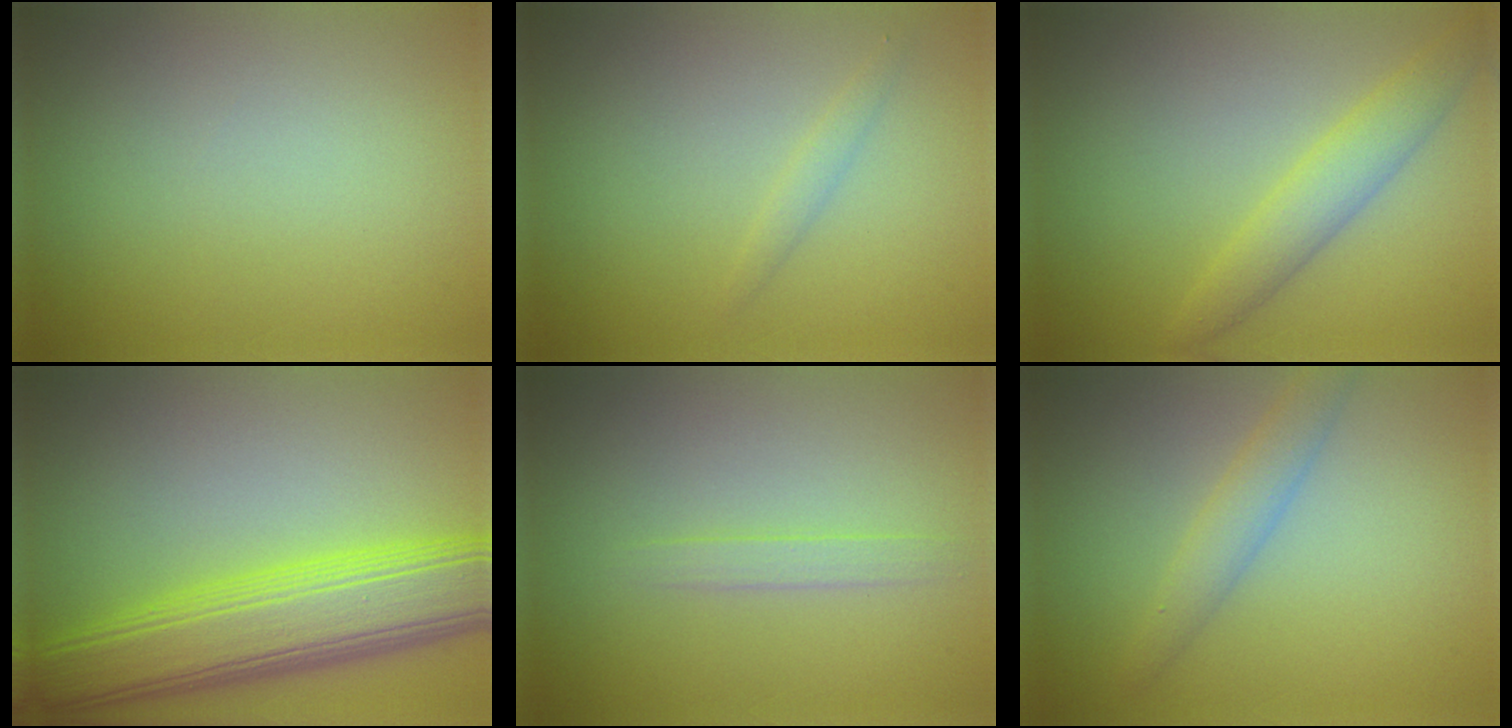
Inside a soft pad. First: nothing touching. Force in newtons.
{"total": 0.9, "press": 0.9, "slide": 0.1}
{"total": 3.1, "press": 3.1, "slide": 0.1}
{"total": 9.3, "press": 9.3, "slide": 0.2}
{"total": 1.2, "press": 1.2, "slide": 0.1}
{"total": 2.4, "press": 2.4, "slide": 0.0}